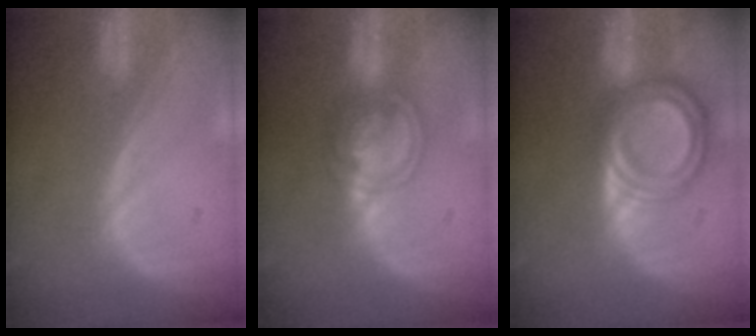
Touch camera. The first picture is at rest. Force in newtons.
{"total": 6.3, "press": 5.5, "slide": 3.2}
{"total": 8.1, "press": 8.1, "slide": 0.5}